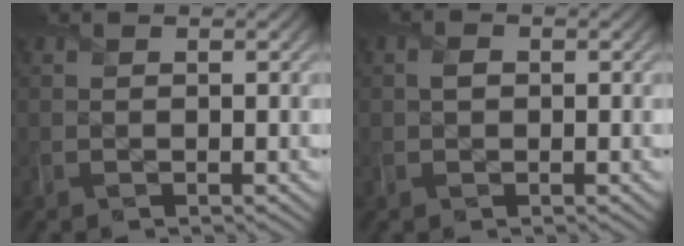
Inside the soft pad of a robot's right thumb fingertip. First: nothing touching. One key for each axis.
{"total": 1.1, "fx": -0.1, "fy": 0.9, "fz": 0.6, "tx": -0.015, "ty": -0.002, "tz": -0.004}